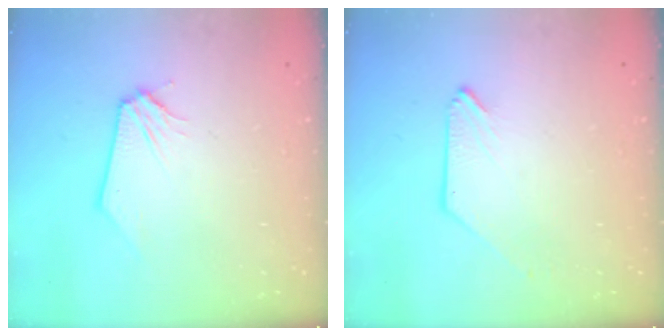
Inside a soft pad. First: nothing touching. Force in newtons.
{"total": 0.0}